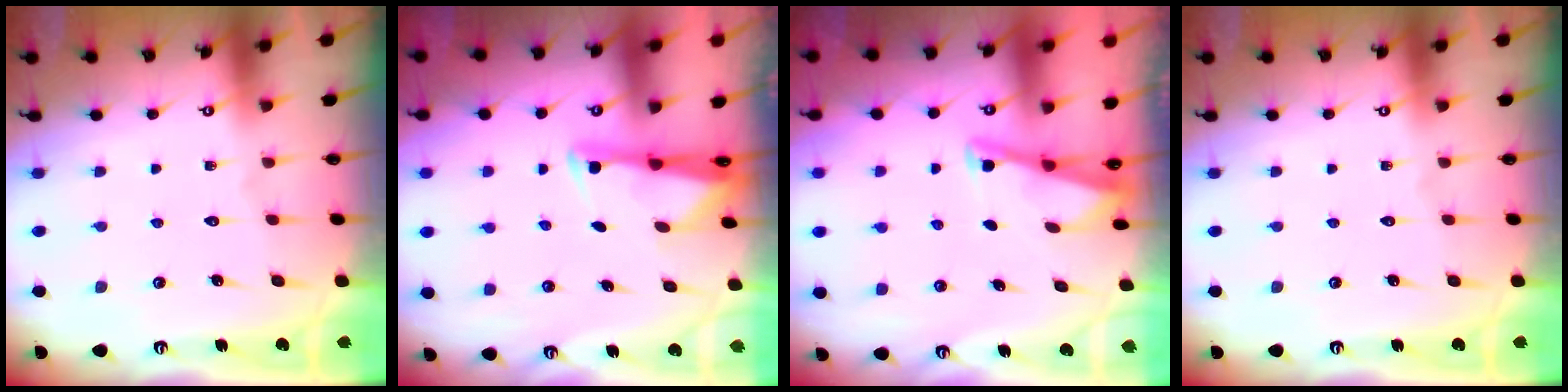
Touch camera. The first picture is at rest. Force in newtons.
{"total": 2.7, "press": 2.7, "slide": 0.4}
{"total": 2.7, "press": 2.7, "slide": 0.3}
{"total": 0.0}